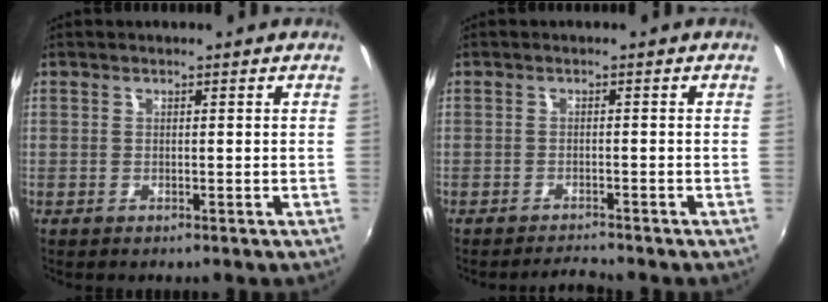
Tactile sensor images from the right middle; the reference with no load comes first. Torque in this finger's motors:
{"motor_torque": [0.08, -0.07, 0.01, 0.01]}